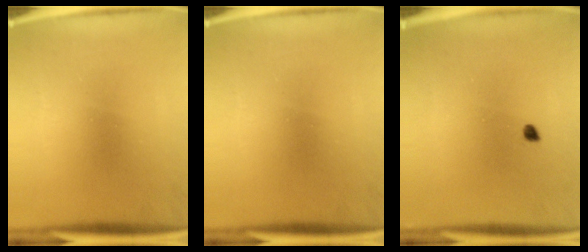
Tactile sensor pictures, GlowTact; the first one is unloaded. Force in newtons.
{"total": 0.0}
{"total": 1.0}